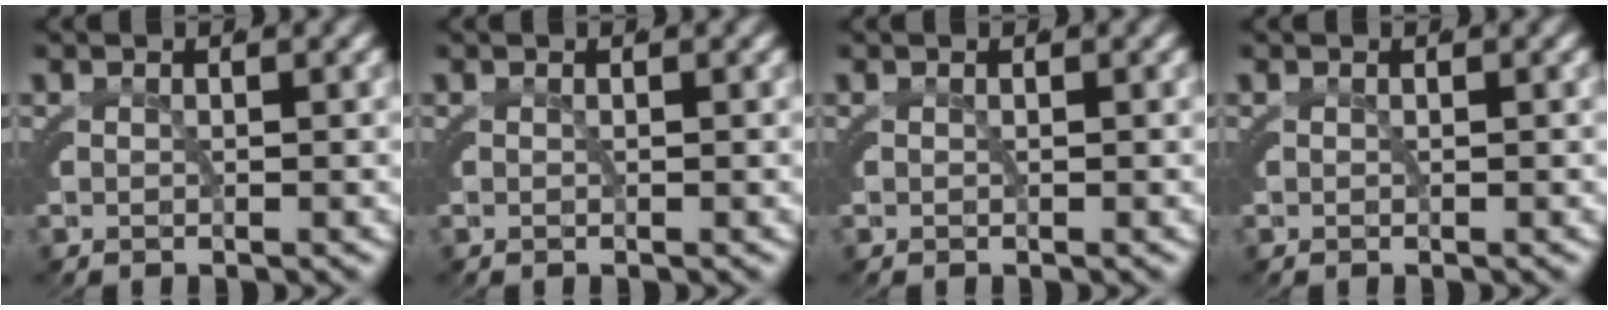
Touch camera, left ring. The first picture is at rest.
{"total": 0.0}
{"total": 0.0}
{"total": 0.0}